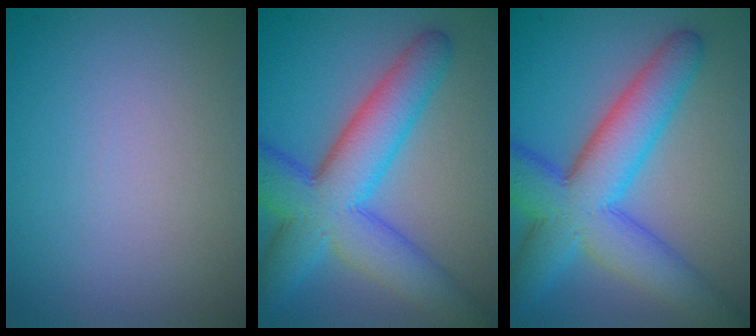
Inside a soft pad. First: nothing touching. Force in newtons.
{"total": 9.5, "press": 9.5, "slide": 0.2}
{"total": 9.5, "press": 9.5, "slide": 0.2}